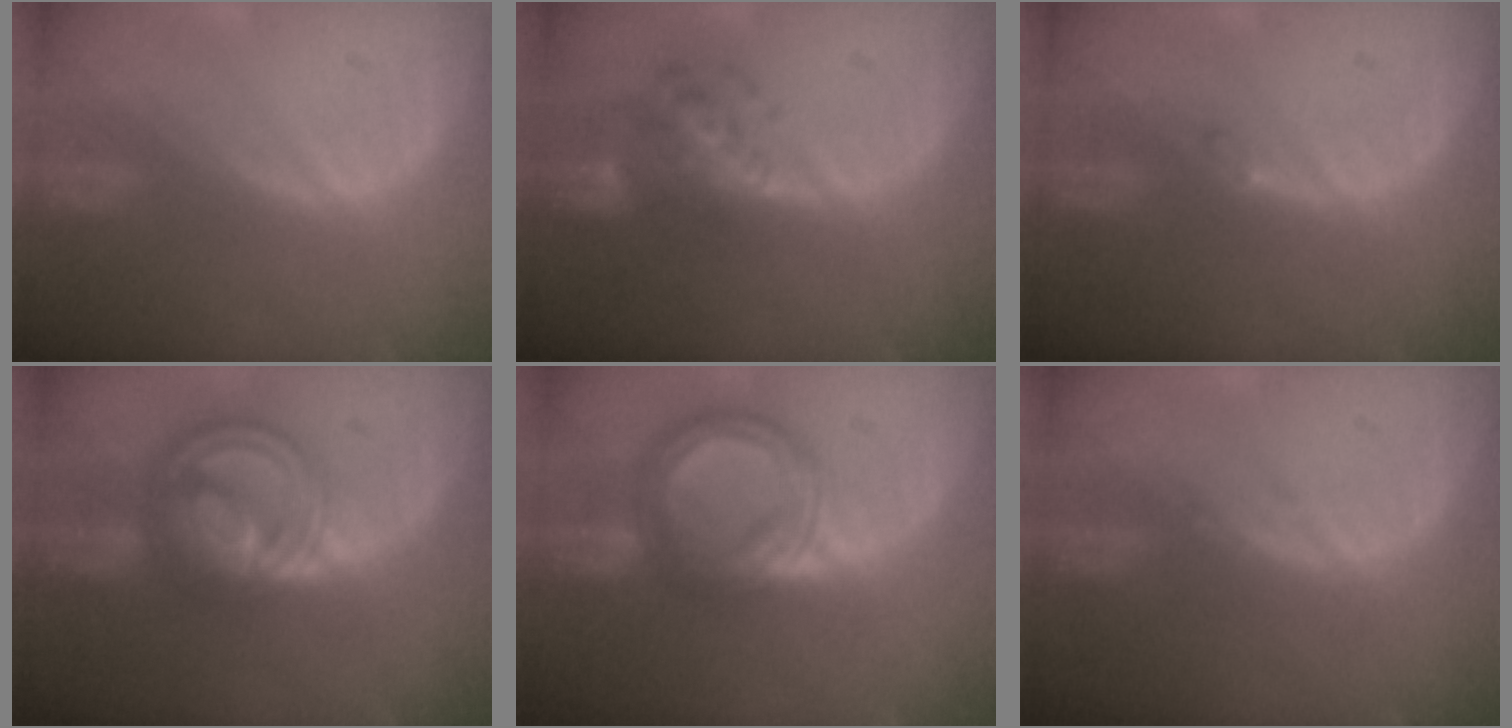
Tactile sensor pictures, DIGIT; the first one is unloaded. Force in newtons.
{"total": 6.1, "press": 5.9, "slide": 1.7}
{"total": 0.6, "press": 0.6, "slide": 0.1}
{"total": 9.0, "press": 8.9, "slide": 0.6}
{"total": 8.7, "press": 8.6, "slide": 0.8}
{"total": 0.6, "press": 0.6, "slide": 0.3}